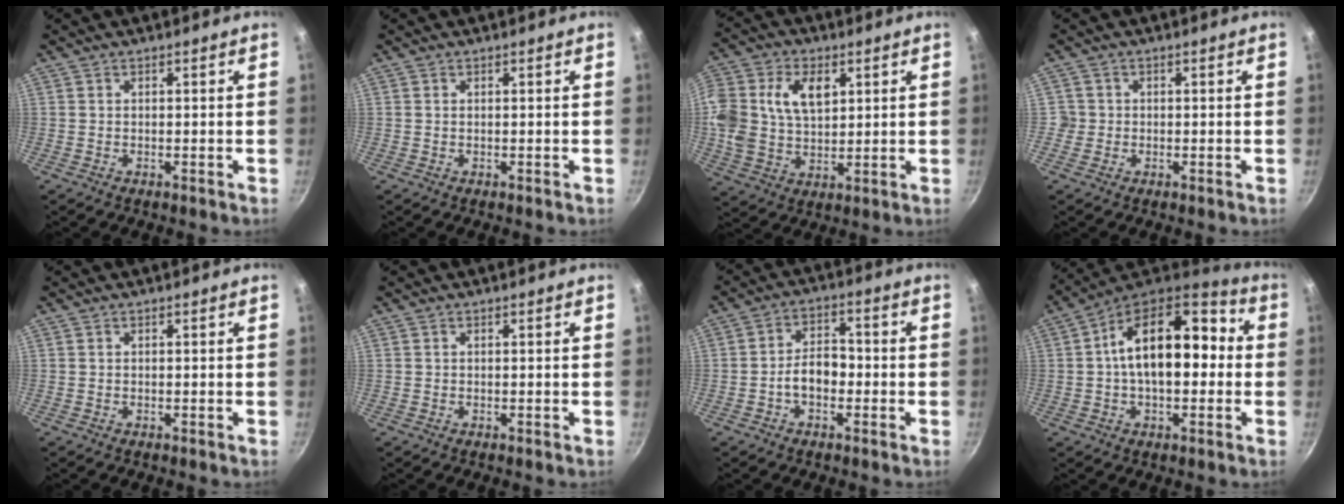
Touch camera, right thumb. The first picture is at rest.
{"total": 0.0}
{"total": 17.7, "force": [4.6, 12.1, 12.0], "torque": [-0.254, 0.006, 0.088]}
{"total": 2.0, "force": [-0.1, 2.0, -0.1], "torque": [0.015, 0.008, -0.005]}
{"total": 0.0}
{"total": 0.0}
{"total": 6.4, "force": [-1.7, 4.1, 4.6], "torque": [-0.065, 0.027, -0.039]}
{"total": 19.7, "force": [1.4, 10.9, 16.3], "torque": [-0.234, 0.042, 0.011]}